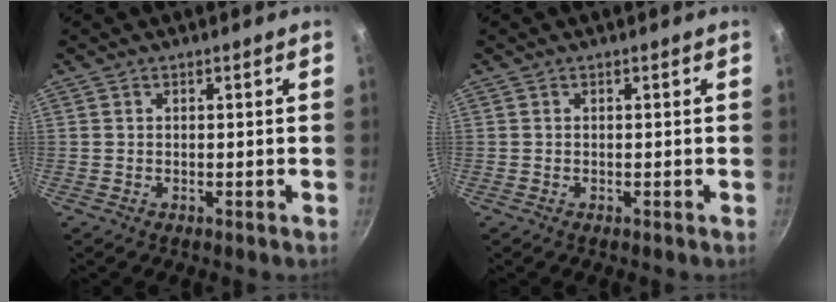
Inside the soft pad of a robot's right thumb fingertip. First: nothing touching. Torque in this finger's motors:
{"motor_torque": [0.86, -0.14, 0.44, -0.14, 0.07]}